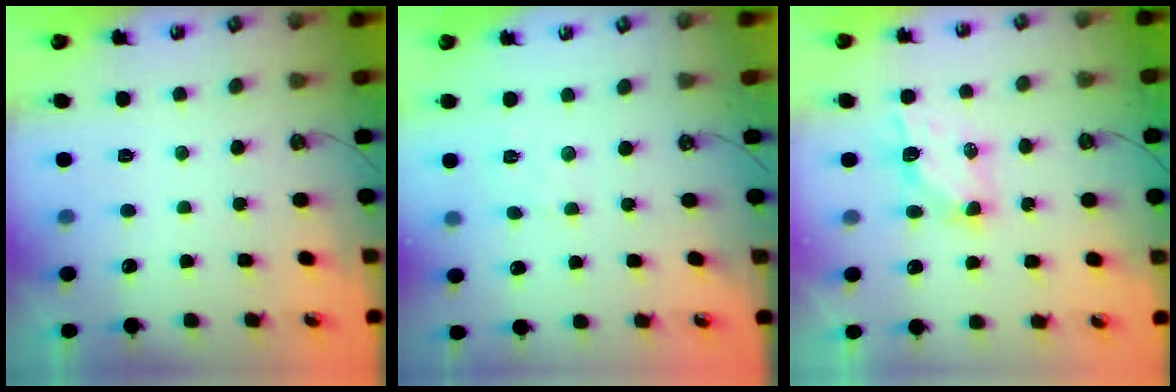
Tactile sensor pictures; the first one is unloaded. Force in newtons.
{"total": 2.6, "press": 2.6, "slide": 0.4}
{"total": 5.8, "press": 5.8, "slide": 0.4}